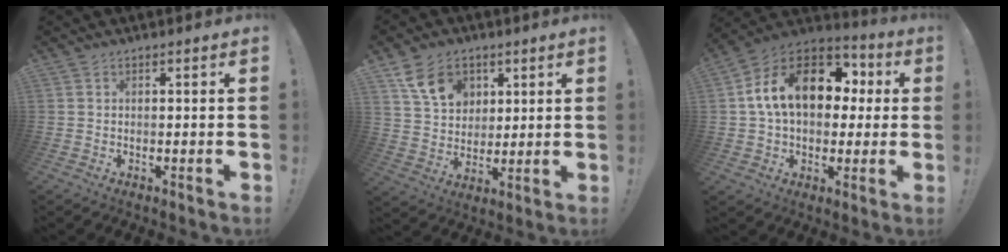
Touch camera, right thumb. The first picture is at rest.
{"total": 12.2, "force": [6.3, 8.9, 5.5], "torque": [-0.086, -0.020, 0.125]}
{"total": 18.9, "force": [4.4, 12.6, 13.3], "torque": [-0.226, 0.005, 0.080]}